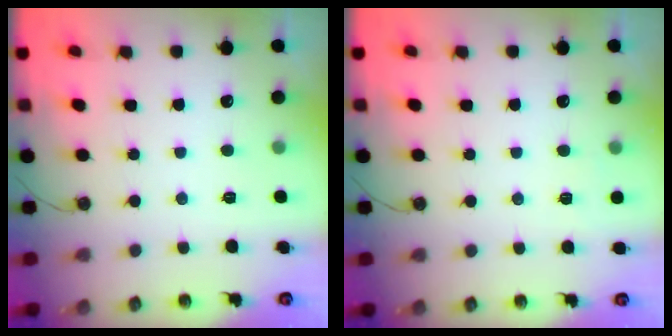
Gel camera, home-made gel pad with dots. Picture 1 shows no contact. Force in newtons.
{"total": 2.9, "press": 2.9, "slide": 0.2}